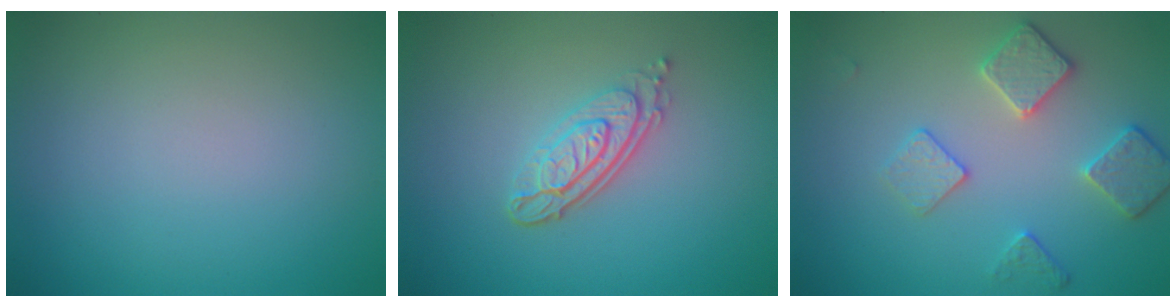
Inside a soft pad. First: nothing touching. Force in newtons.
{"total": 3.7, "press": 2.9, "slide": 2.4}
{"total": 3.4, "press": 3.2, "slide": 1.2}